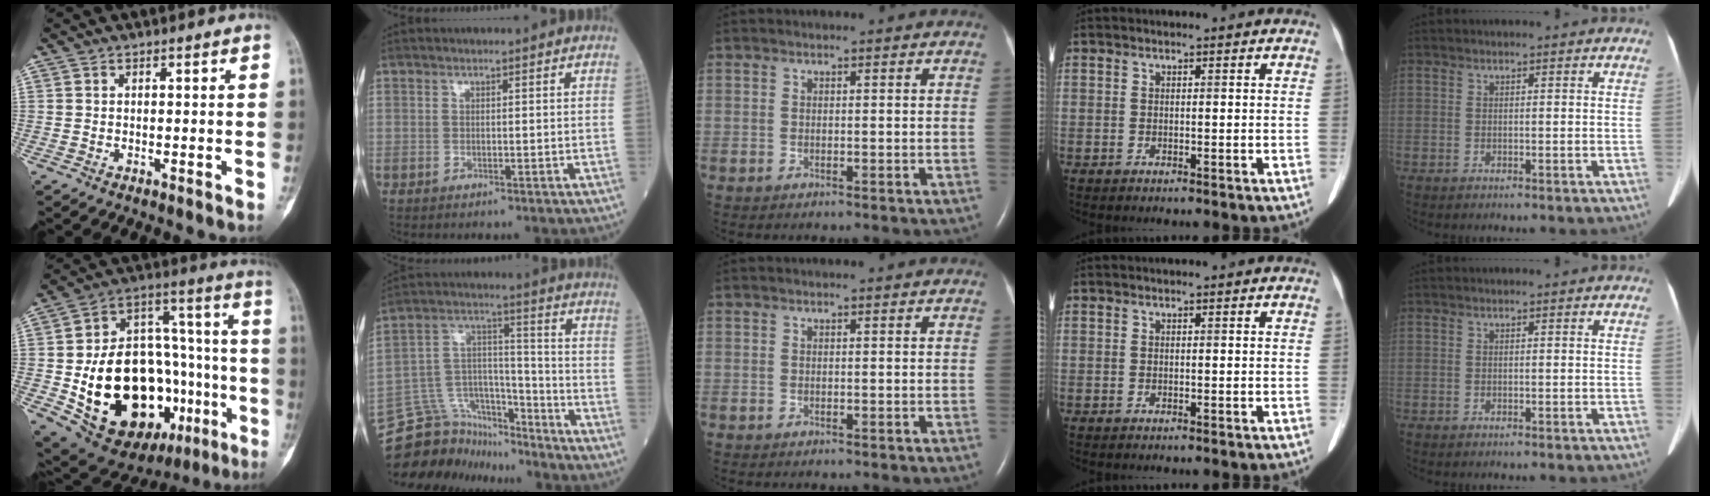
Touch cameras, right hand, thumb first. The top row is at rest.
{"thumb": {"total": 32.0, "force": [-9.2, 18.5, 24.5], "torque": [-0.377, 0.037, -0.119]}, "index": {"total": 16.4, "force": [-15.4, 5.3, 2.3], "torque": [-0.051, 0.056, -0.258]}}